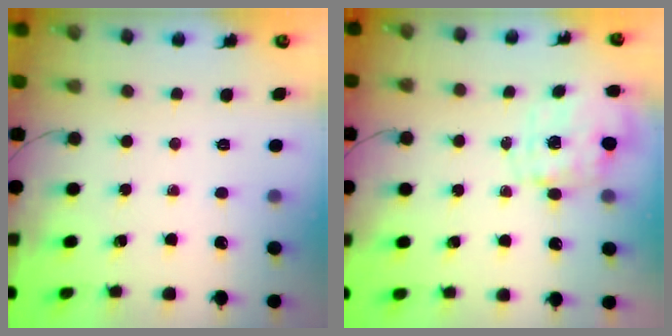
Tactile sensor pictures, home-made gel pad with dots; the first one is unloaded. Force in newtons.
{"total": 2.7, "press": 2.6, "slide": 0.9}